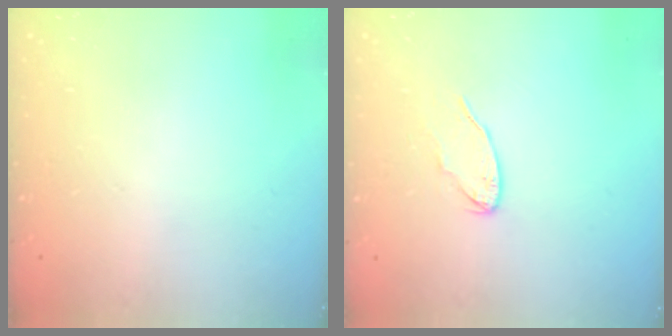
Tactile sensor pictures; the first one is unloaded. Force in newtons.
{"total": 6.2, "press": 6.1, "slide": 0.4}